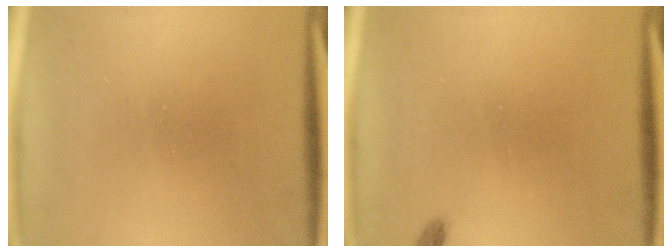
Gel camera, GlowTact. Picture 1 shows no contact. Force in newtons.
{"total": 1.1}